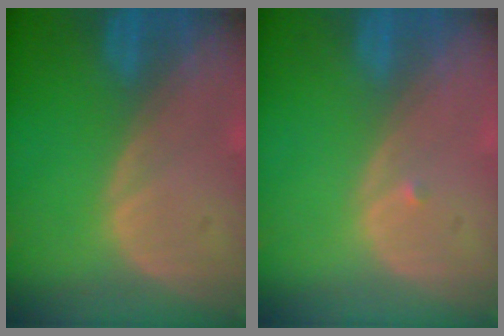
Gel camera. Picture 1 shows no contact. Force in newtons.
{"total": 0.5, "press": 0.4, "slide": 0.3}